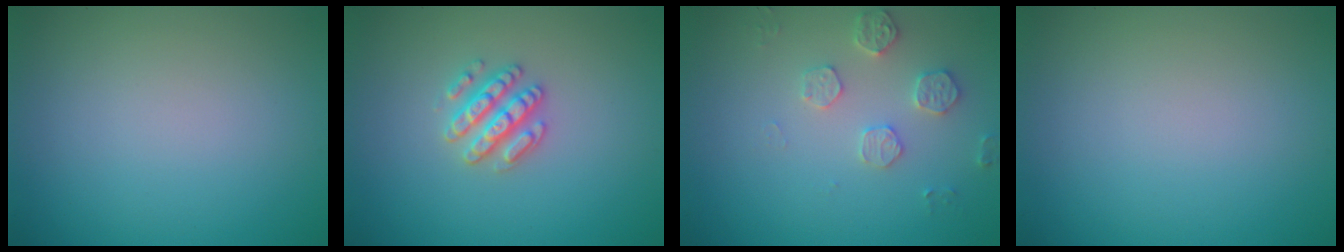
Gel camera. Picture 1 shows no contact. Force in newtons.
{"total": 2.8, "press": 2.7, "slide": 0.6}
{"total": 2.5, "press": 2.5, "slide": 0.5}
{"total": 0.0}